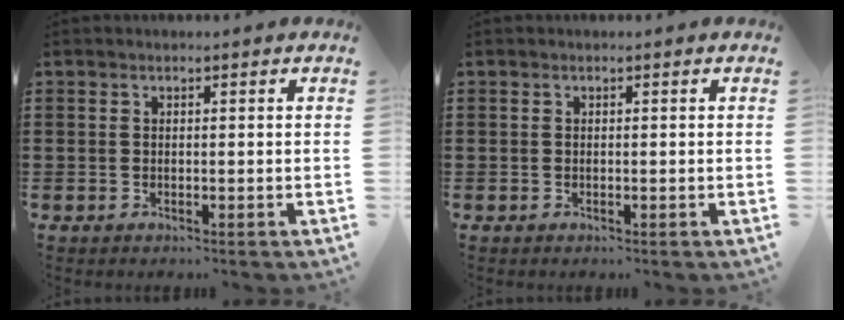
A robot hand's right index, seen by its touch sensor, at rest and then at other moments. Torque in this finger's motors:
{"motor_torque": [0.12, 0.13, 0.00, 0.01]}